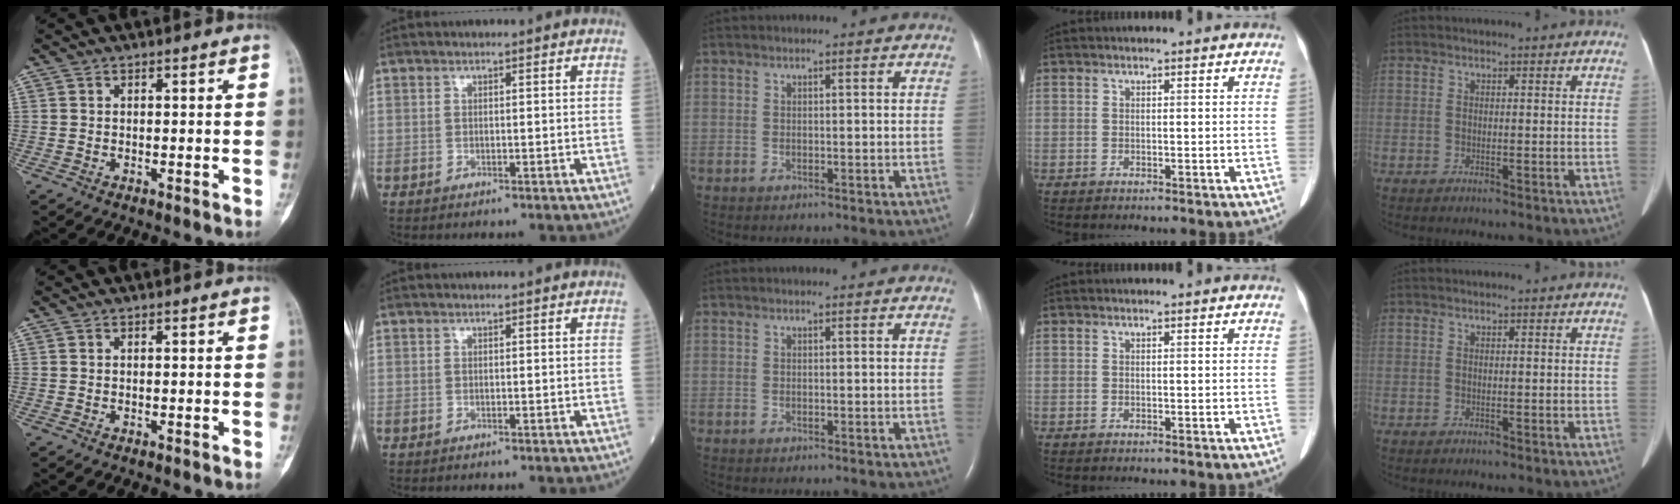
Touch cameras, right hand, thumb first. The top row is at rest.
{}